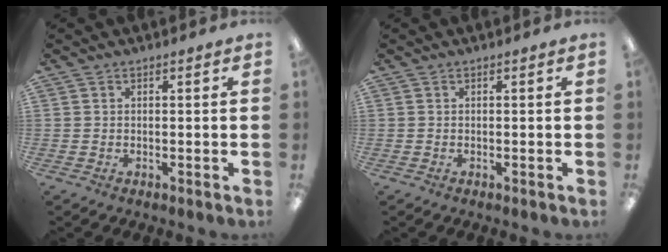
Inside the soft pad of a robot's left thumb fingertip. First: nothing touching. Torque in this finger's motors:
{"motor_torque": [-0.01, 0.01, 0.00, 0.04, 0.00]}